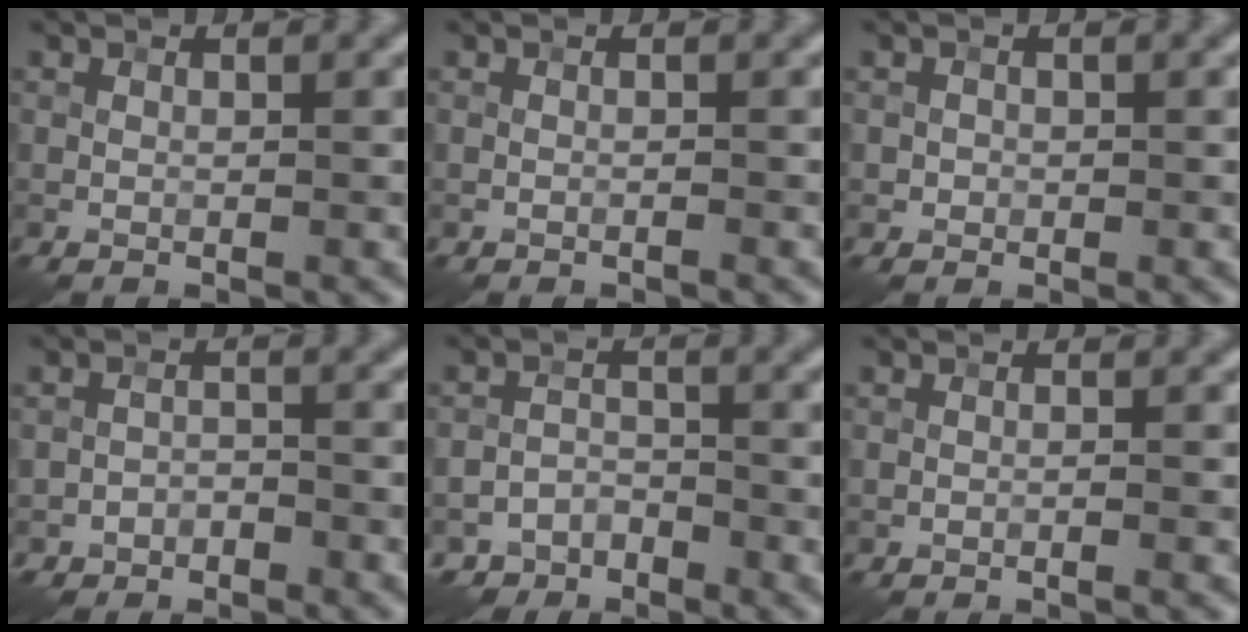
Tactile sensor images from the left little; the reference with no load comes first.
{"total": 0.0}
{"total": 0.7, "force": [-0.1, 0.7, 0.0], "torque": [0.004, -0.004, -0.001]}
{"total": 2.1, "force": [-1.8, 1.2, 0.0], "torque": [0.003, 0.014, -0.032]}
{"total": 4.3, "force": [-3.7, 2.2, 0.1], "torque": [0.016, 0.003, -0.060]}
{"total": 0.7, "force": [-0.4, 0.2, 0.6], "torque": [-0.003, 0.003, -0.012]}